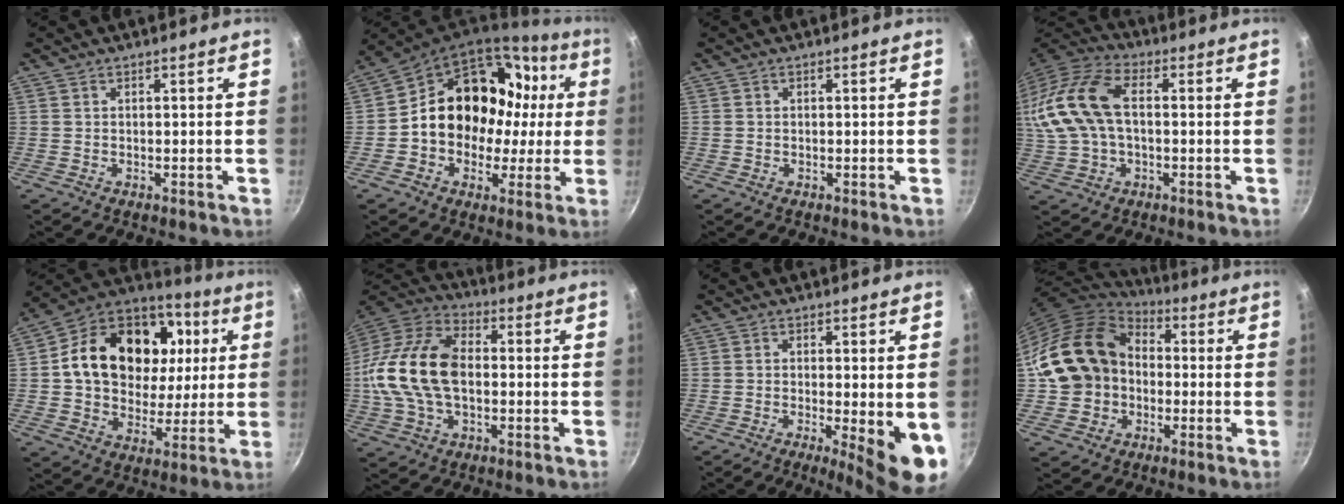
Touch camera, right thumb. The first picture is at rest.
{"total": 21.3, "force": [2.1, 16.7, 13.0], "torque": [-0.176, 0.050, 0.037]}
{"total": 0.0}
{"total": 17.9, "force": [1.4, 11.0, 14.0], "torque": [-0.301, 0.034, 0.017]}
{"total": 25.1, "force": [5.0, 18.9, 15.9], "torque": [-0.253, 0.020, 0.083]}
{"total": 19.3, "force": [-0.6, 12.1, 15.0], "torque": [-0.282, 0.035, -0.023]}
{"total": 9.0, "force": [-1.8, 1.8, 8.6], "torque": [-0.109, -0.010, -0.019]}
{"total": 17.4, "force": [-0.2, 14.4, 9.8], "torque": [-0.162, 0.045, -0.008]}